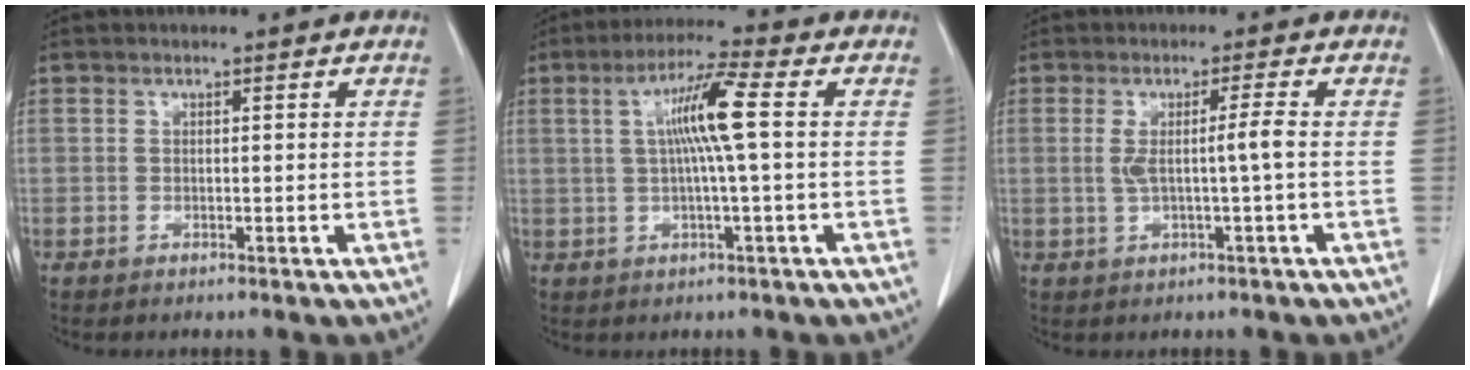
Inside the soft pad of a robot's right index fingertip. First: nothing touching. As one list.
[{"total": 7.9, "force": [1.0, -0.5, 7.8], "torque": [-0.144, 0.009, 0.018]}, {"total": 3.7, "force": [-0.1, -0.8, 3.6], "torque": [-0.068, 0.002, 0.003]}]